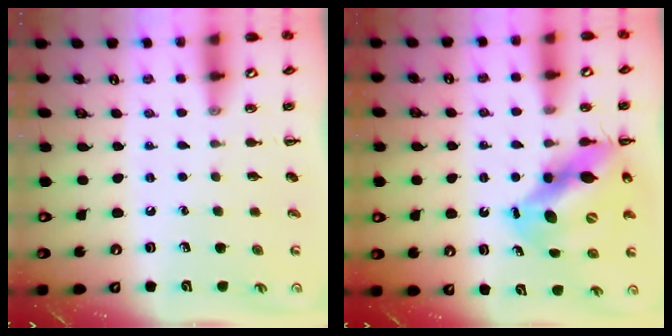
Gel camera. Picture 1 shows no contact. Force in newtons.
{"total": 11.8, "press": 11.4, "slide": 3.1}